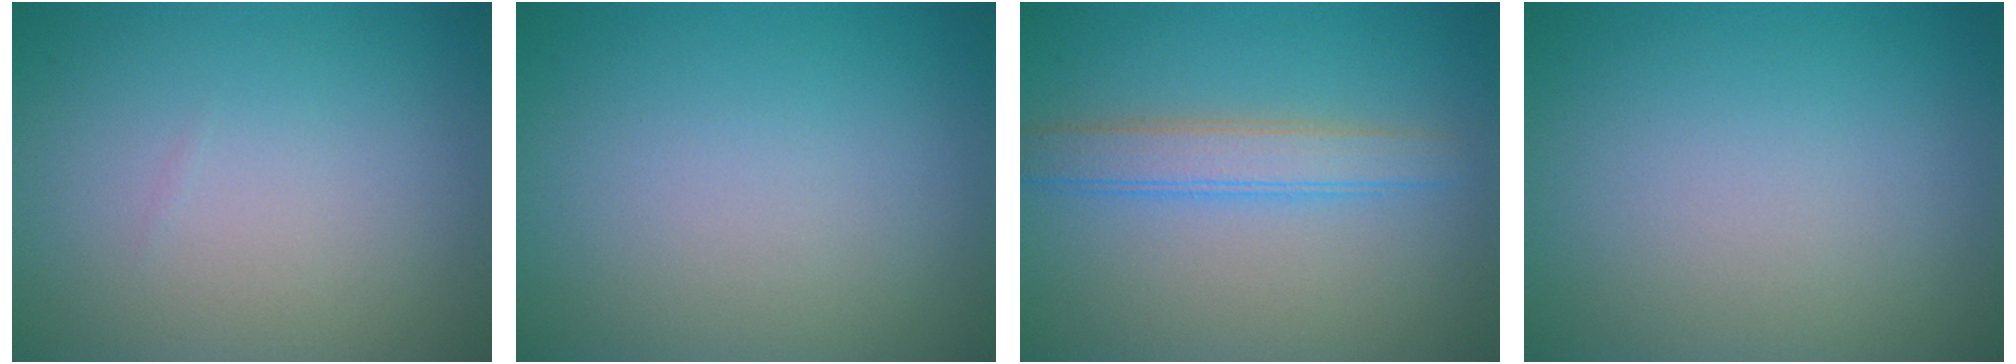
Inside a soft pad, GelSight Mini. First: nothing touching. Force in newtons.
{"total": 0.0}
{"total": 3.0, "press": 3.0, "slide": 0.0}
{"total": 0.0}